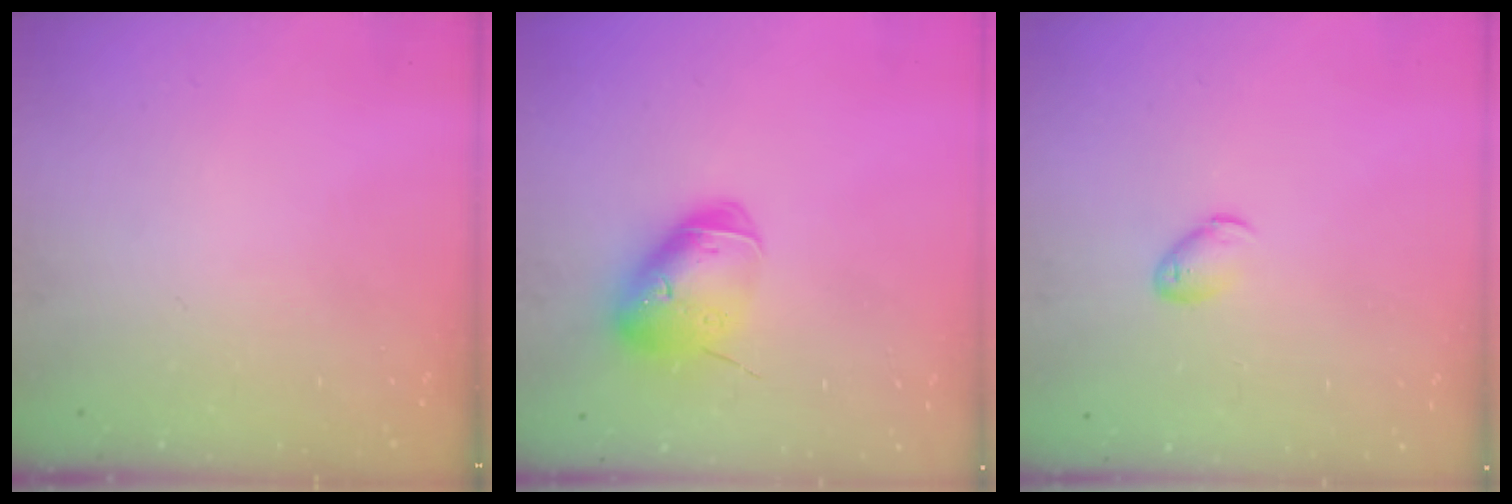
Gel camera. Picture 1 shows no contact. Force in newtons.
{"total": 13.6, "press": 13.4, "slide": 1.9}
{"total": 5.3, "press": 5.2, "slide": 0.9}